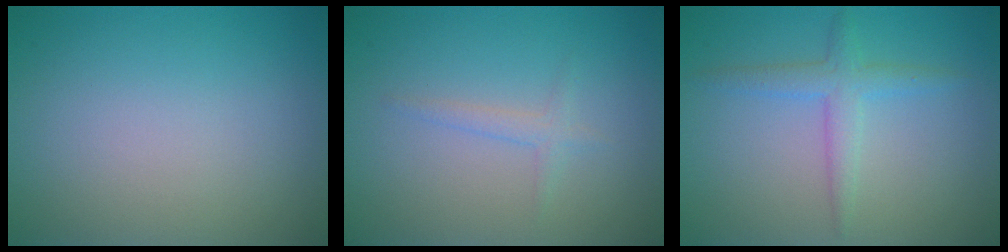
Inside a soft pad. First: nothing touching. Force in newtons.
{"total": 1.2, "press": 1.2, "slide": 0.1}
{"total": 2.5, "press": 2.5, "slide": 0.1}